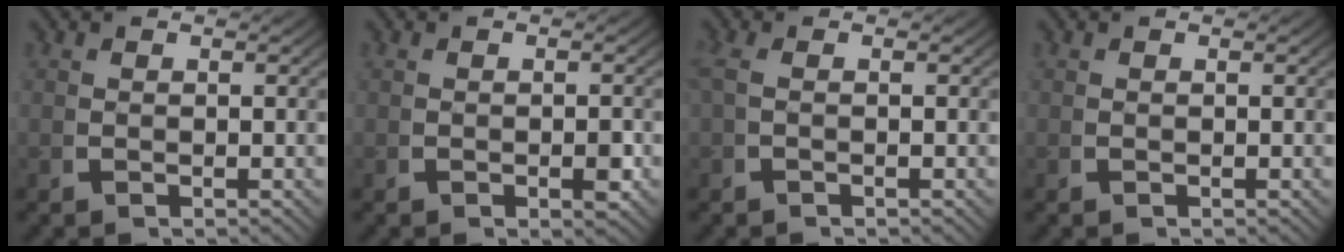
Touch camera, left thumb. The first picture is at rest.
{"total": 1.4, "force": [-0.2, 0.5, 1.3], "torque": [-0.021, -0.002, -0.004]}
{"total": 1.0, "force": [-0.3, 0.3, 0.9], "torque": [-0.030, 0.002, -0.004]}
{"total": 0.0}